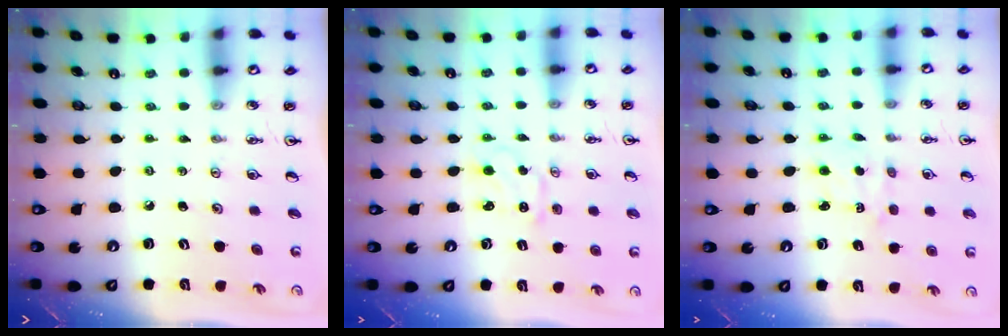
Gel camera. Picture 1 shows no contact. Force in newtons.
{"total": 1.4, "press": 1.4, "slide": 0.3}
{"total": 1.8, "press": 1.8, "slide": 0.5}